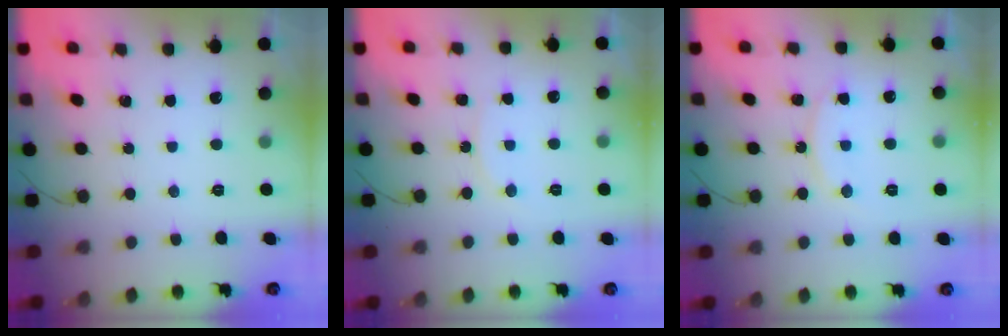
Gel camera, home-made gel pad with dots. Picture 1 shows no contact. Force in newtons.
{"total": 6.0, "press": 6.0, "slide": 0.7}
{"total": 10.2, "press": 10.1, "slide": 0.7}